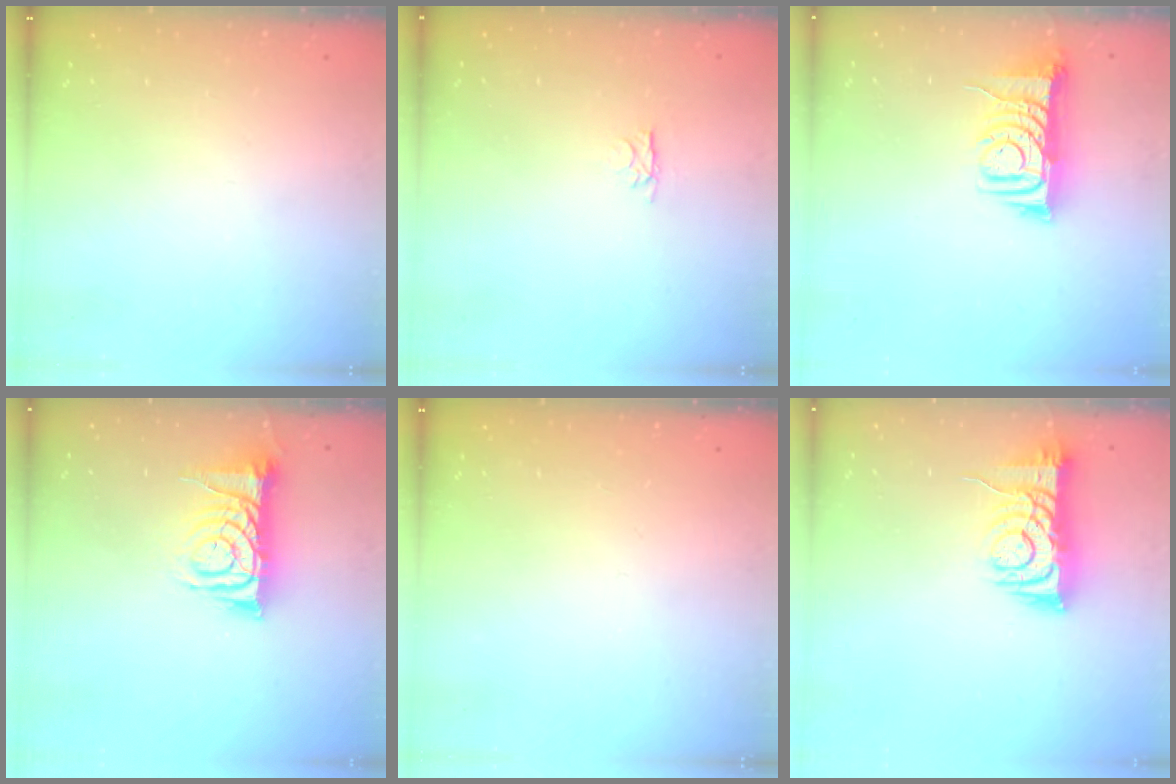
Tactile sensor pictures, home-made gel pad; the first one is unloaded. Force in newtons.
{"total": 2.8, "press": 2.7, "slide": 0.4}
{"total": 7.9, "press": 7.9, "slide": 1.0}
{"total": 10.3, "press": 10.3, "slide": 1.0}
{"total": 0.0}
{"total": 8.3, "press": 8.2, "slide": 1.3}